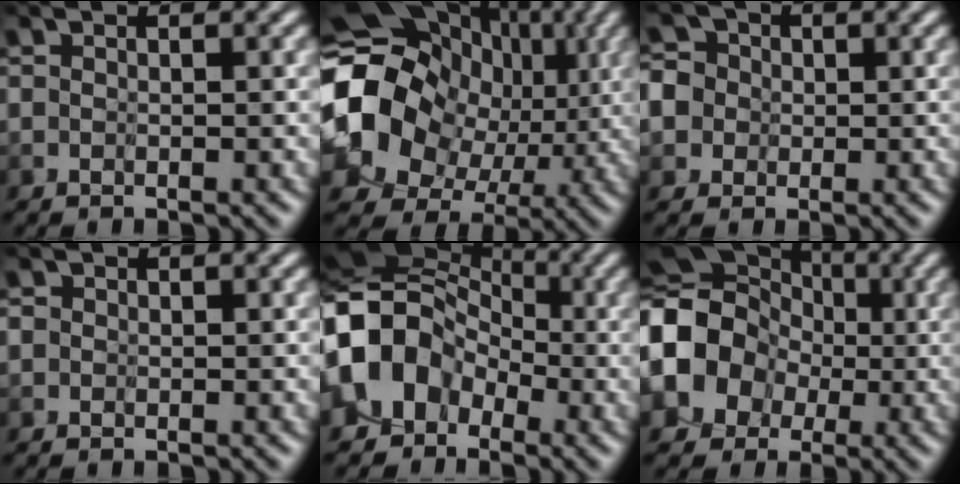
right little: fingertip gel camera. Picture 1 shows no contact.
{"total": 17.0, "force": [0.4, 15.1, 7.8], "torque": [-0.182, -0.009, -0.015]}
{"total": 4.0, "force": [-0.1, 3.9, 0.7], "torque": [-0.034, 0.021, -0.033]}
{"total": 0.8, "force": [0.1, 0.8, 0.2], "torque": [-0.006, 0.008, -0.009]}
{"total": 9.7, "force": [-2.6, 8.8, 3.3], "torque": [-0.064, -0.006, -0.090]}
{"total": 9.9, "force": [-1.3, 8.9, 4.2], "torque": [-0.096, -0.015, -0.056]}